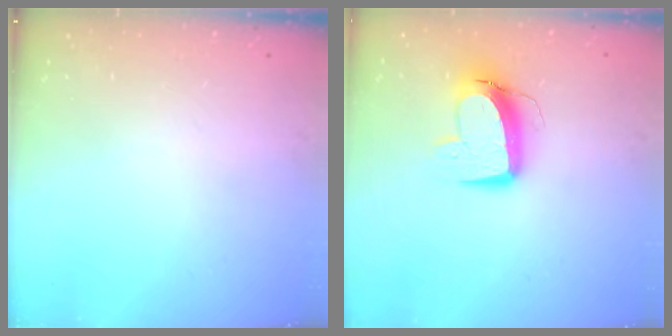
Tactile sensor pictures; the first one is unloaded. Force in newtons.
{"total": 11.7, "press": 11.6, "slide": 1.2}